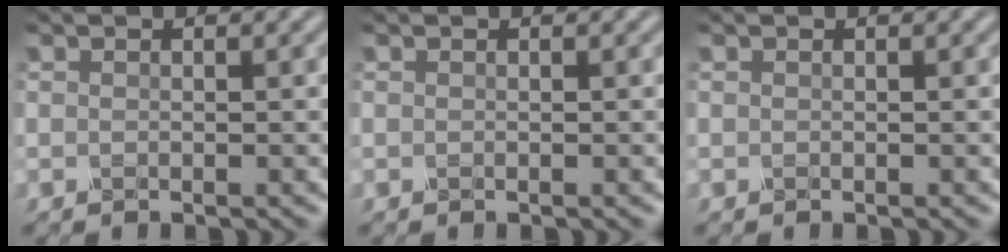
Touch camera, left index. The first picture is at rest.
{"total": 0.0}
{"total": 0.0}